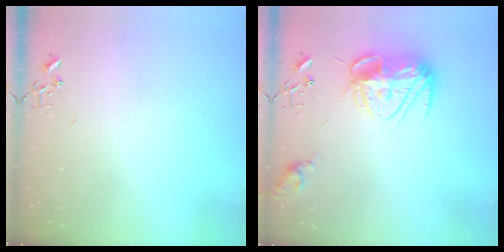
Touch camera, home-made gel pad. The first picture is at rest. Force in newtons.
{"total": 15.7, "press": 15.7, "slide": 1.0}